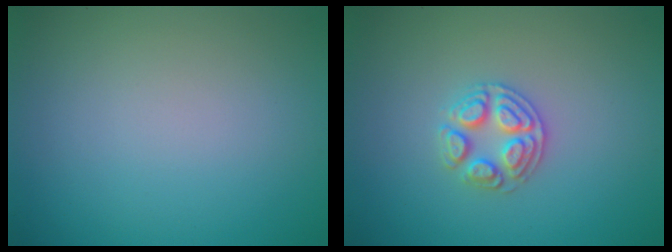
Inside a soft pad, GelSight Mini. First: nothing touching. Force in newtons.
{"total": 2.7, "press": 2.6, "slide": 0.7}